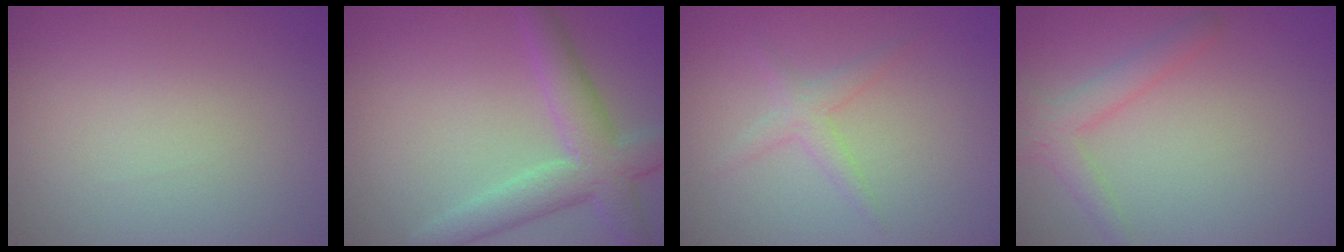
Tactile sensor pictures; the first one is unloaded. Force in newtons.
{"total": 5.2, "press": 5.2, "slide": 0.2}
{"total": 1.8, "press": 1.8, "slide": 0.1}
{"total": 2.5, "press": 2.5, "slide": 0.2}